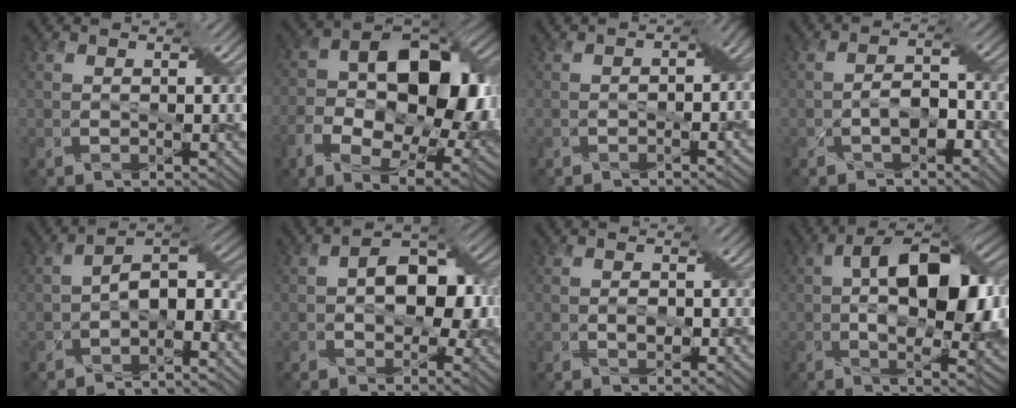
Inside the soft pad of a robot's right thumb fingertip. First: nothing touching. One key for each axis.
{"total": 15.8, "fx": -1.2, "fy": 9.9, "fz": 12.3, "tx": -0.196, "ty": -0.010, "tz": -0.026}
{"total": 4.1, "fx": -0.9, "fy": 2.0, "fz": 3.5, "tx": -0.043, "ty": -0.005, "tz": -0.013}
{"total": 3.9, "fx": -2.2, "fy": 2.2, "fz": 2.5, "tx": -0.037, "ty": 0.006, "tz": -0.042}
{"total": 9.1, "fx": -3.6, "fy": 4.9, "fz": 6.8, "tx": -0.095, "ty": -0.012, "tz": -0.065}
{"total": 8.1, "fx": 0.0, "fy": 5.1, "fz": 6.3, "tx": -0.089, "ty": 0.006, "tz": -0.008}
{"total": 1.3, "fx": -0.4, "fy": 0.8, "fz": 1.0, "tx": -0.016, "ty": -0.002, "tz": -0.008}
{"total": 14.7, "fx": 0.6, "fy": 6.7, "fz": 13.0, "tx": -0.200, "ty": 0.006, "tz": 0.007}